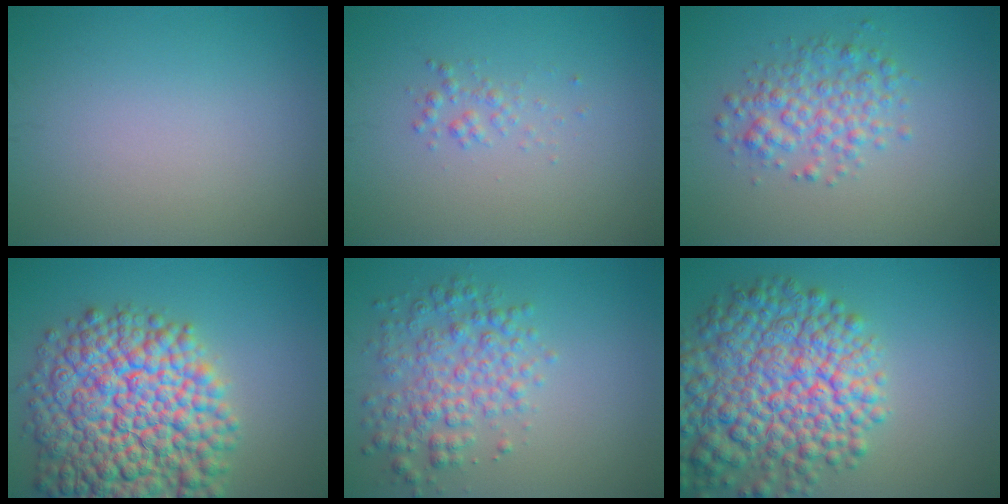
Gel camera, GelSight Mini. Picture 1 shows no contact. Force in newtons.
{"total": 1.1, "press": 1.1, "slide": 0.1}
{"total": 3.5, "press": 3.5, "slide": 0.1}
{"total": 14.7, "press": 14.7, "slide": 0.6}
{"total": 4.4, "press": 4.4, "slide": 0.1}
{"total": 11.5, "press": 11.4, "slide": 0.6}